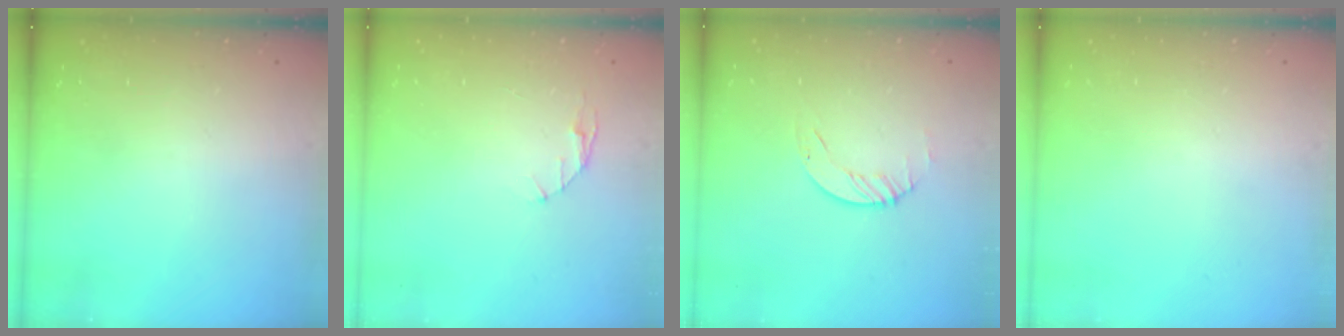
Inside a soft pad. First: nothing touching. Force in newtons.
{"total": 2.9, "press": 2.9, "slide": 0.4}
{"total": 1.9, "press": 1.9, "slide": 0.2}
{"total": 0.0}